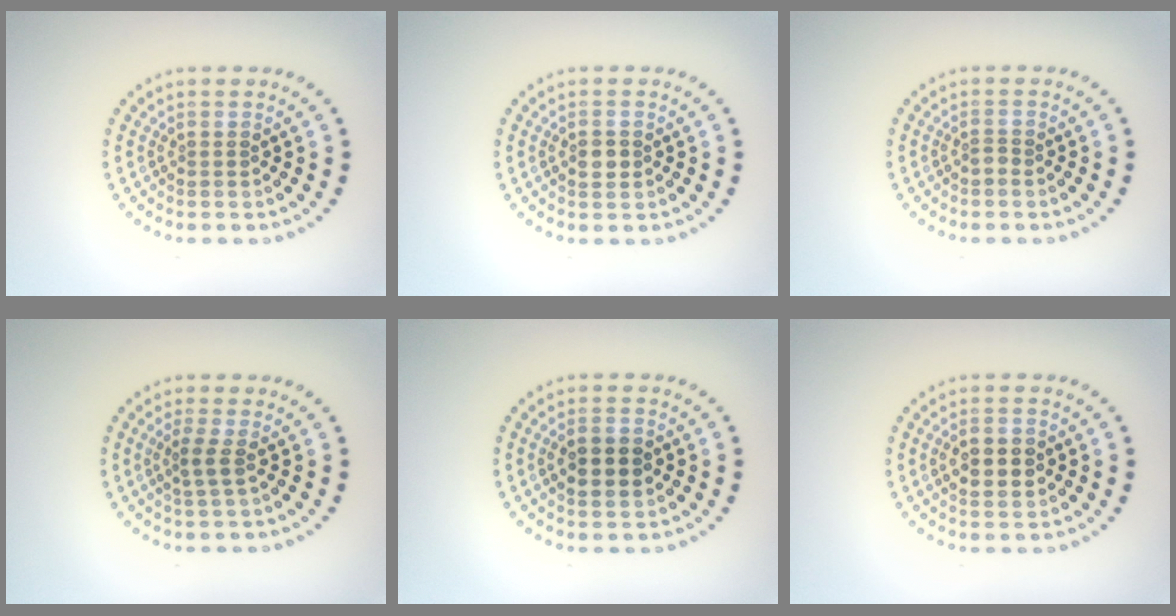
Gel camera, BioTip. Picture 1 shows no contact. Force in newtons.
{"total": 1.5, "press": 1.5, "slide": 0.3}
{"total": 0.8, "press": 0.5, "slide": 0.7}
{"total": 1.6, "press": 1.2, "slide": 1.0}
{"total": 2.7, "press": 2.7, "slide": 0.2}
{"total": 3.0, "press": 3.0, "slide": 0.1}